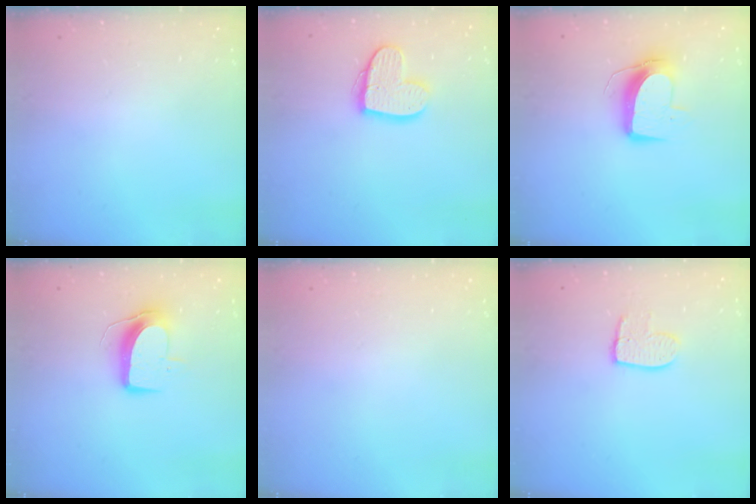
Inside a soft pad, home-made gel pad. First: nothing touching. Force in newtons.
{"total": 13.5, "press": 13.5, "slide": 0.9}
{"total": 10.2, "press": 10.2, "slide": 0.4}
{"total": 9.5, "press": 9.5, "slide": 0.5}
{"total": 0.0}
{"total": 8.1, "press": 8.0, "slide": 0.6}